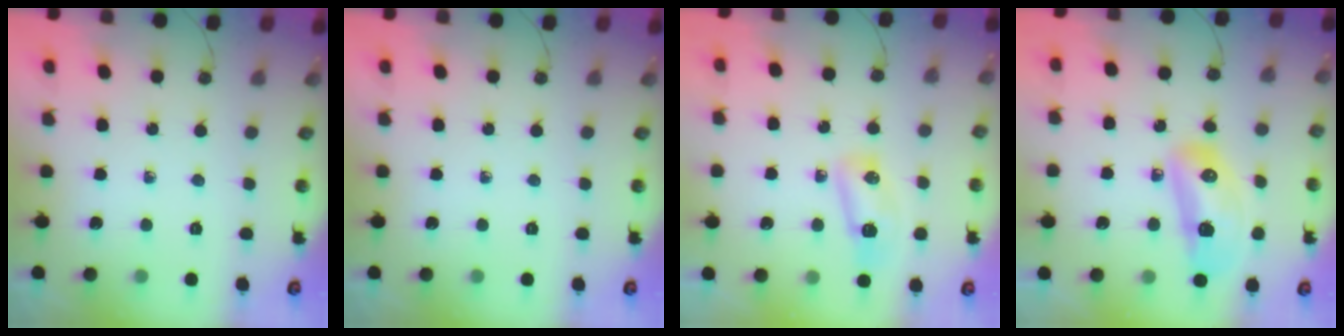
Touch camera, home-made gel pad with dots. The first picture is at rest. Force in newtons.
{"total": 0.0}
{"total": 9.1, "press": 7.8, "slide": 4.8}
{"total": 18.2, "press": 14.4, "slide": 11.0}